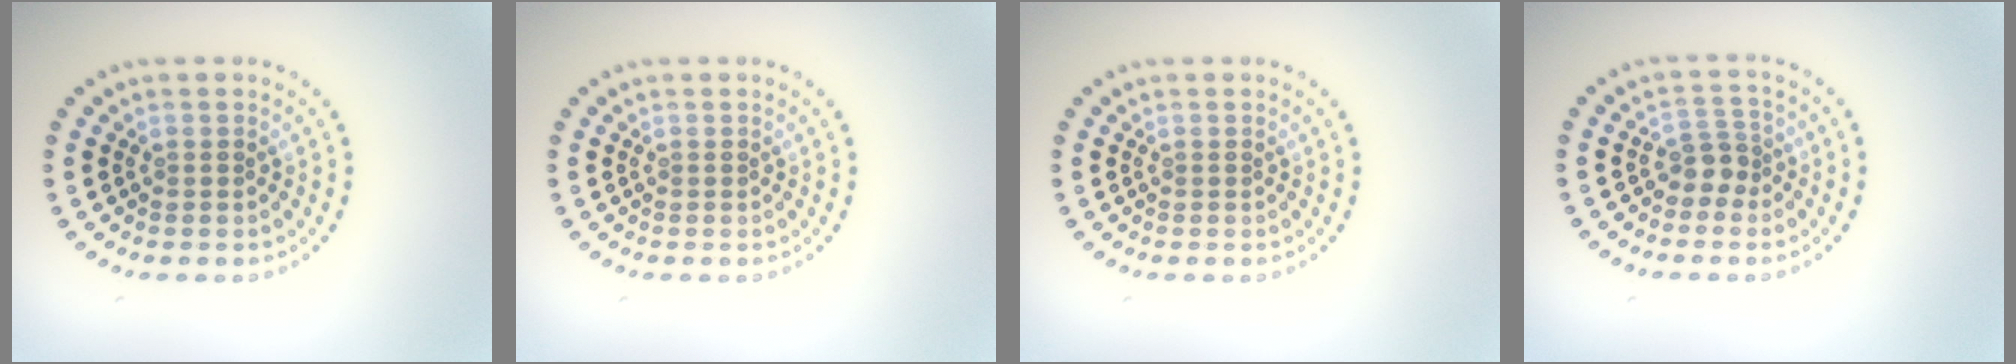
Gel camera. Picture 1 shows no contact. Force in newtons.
{"total": 0.0}
{"total": 0.0}
{"total": 2.1, "press": 1.6, "slide": 1.3}